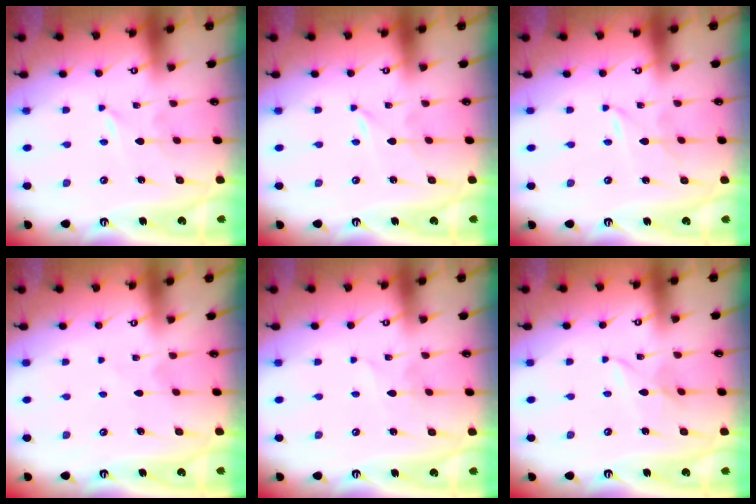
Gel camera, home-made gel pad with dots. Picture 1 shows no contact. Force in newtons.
{"total": 0.0}
{"total": 1.5, "press": 1.4, "slide": 0.2}
{"total": 1.6, "press": 1.6, "slide": 0.2}
{"total": 1.6, "press": 1.6, "slide": 0.1}
{"total": 2.9, "press": 2.9, "slide": 0.3}